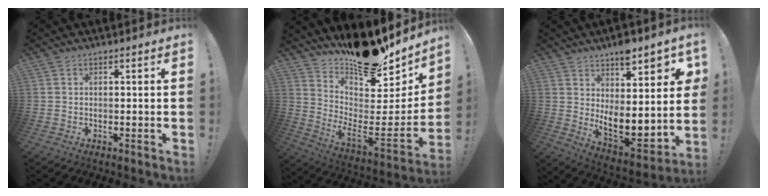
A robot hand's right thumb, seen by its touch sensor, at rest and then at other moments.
{"total": 18.1, "force": [14.8, 4.9, 9.1], "torque": [-0.115, -0.132, 0.241]}
{"total": 13.2, "force": [4.0, 6.5, 10.8], "torque": [-0.140, -0.040, 0.069]}